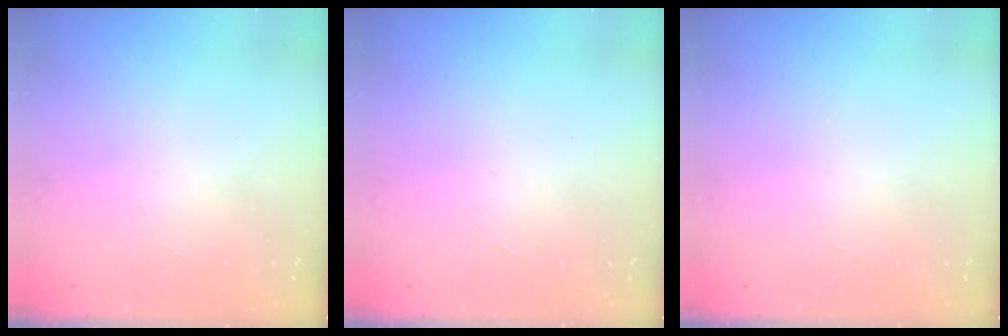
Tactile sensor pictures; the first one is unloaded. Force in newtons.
{"total": 0.0}
{"total": 0.0}